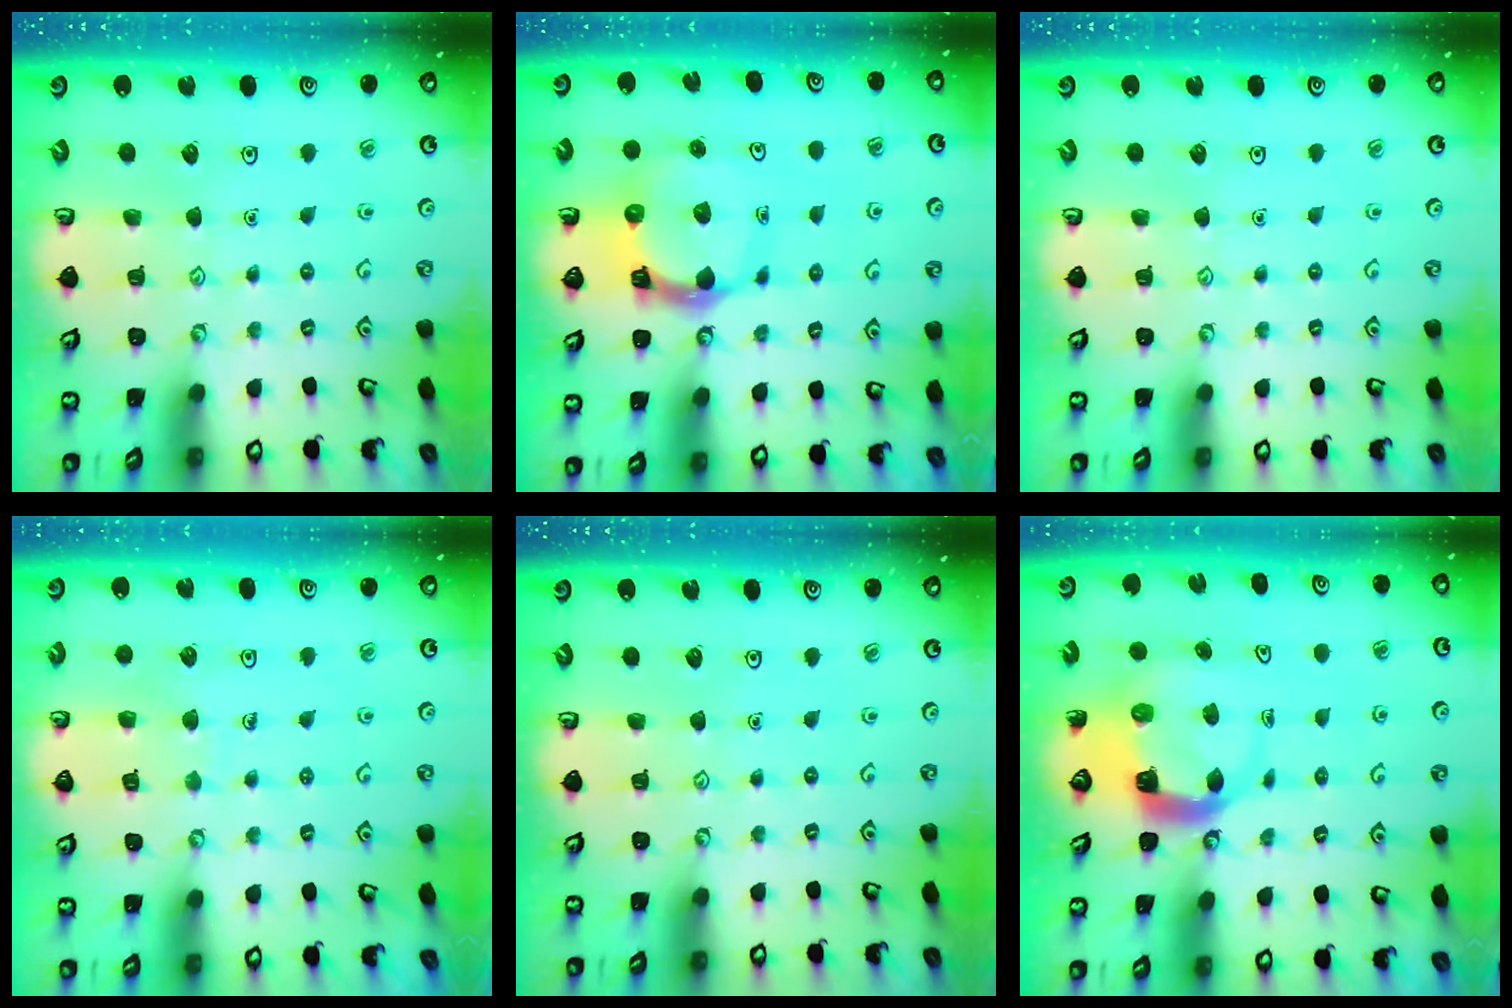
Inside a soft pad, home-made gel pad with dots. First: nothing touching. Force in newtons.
{"total": 8.7, "press": 8.6, "slide": 1.2}
{"total": 0.0}
{"total": 5.8, "press": 5.7, "slide": 0.6}
{"total": 0.0}
{"total": 5.2, "press": 5.1, "slide": 0.5}